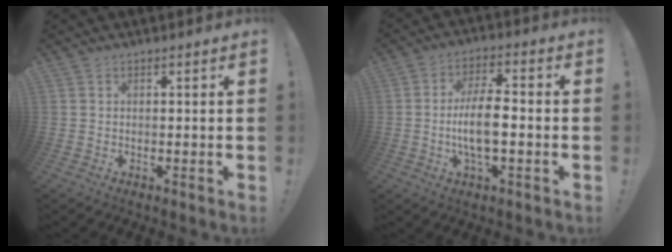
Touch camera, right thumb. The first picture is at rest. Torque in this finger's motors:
{"motor_torque": [0.60, 0.53, 1.32, -0.54, 0.39]}